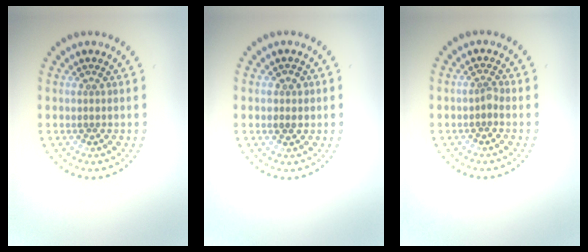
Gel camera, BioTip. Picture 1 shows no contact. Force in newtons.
{"total": 1.5, "press": 1.4, "slide": 0.4}
{"total": 0.7, "press": 0.5, "slide": 0.5}